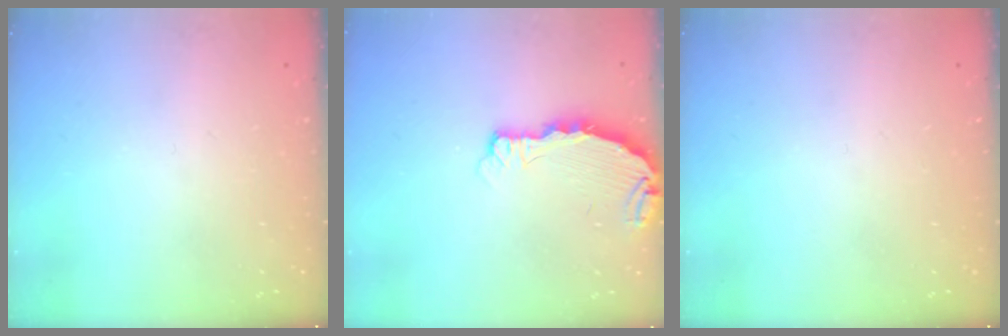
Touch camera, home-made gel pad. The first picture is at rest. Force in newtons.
{"total": 4.2, "press": 4.2, "slide": 0.4}
{"total": 0.0}